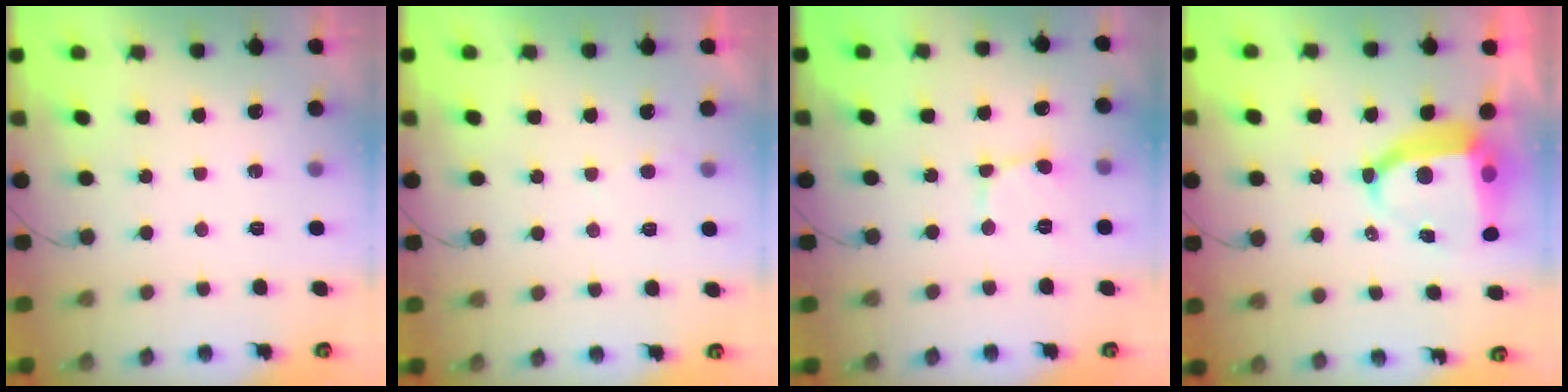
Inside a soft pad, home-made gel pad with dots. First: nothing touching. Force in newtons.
{"total": 2.1, "press": 2.1, "slide": 0.2}
{"total": 2.4, "press": 2.4, "slide": 0.1}
{"total": 9.8, "press": 9.7, "slide": 1.3}